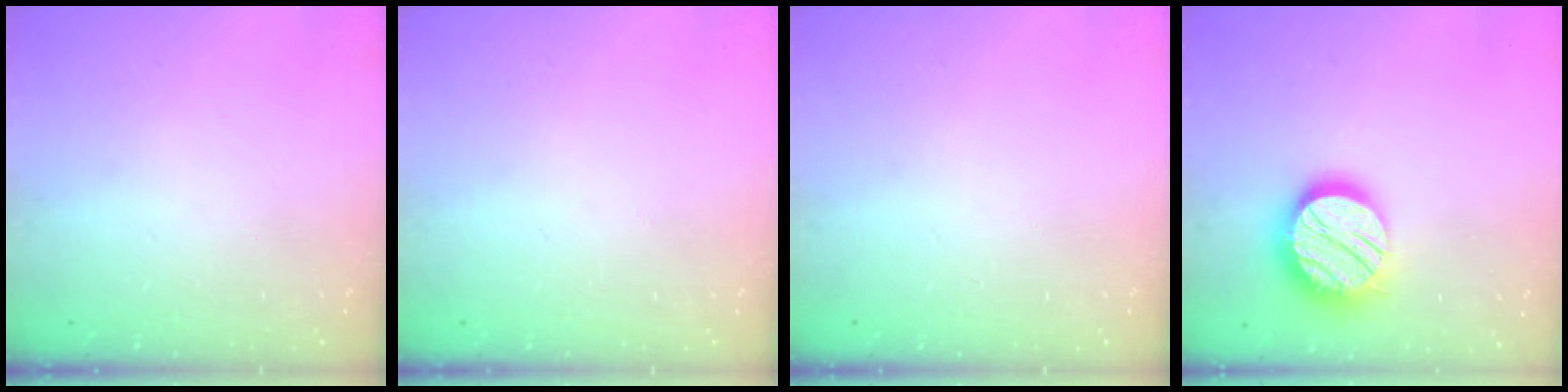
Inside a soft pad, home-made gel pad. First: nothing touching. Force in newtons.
{"total": 0.0}
{"total": 0.0}
{"total": 19.9, "press": 19.9, "slide": 1.3}